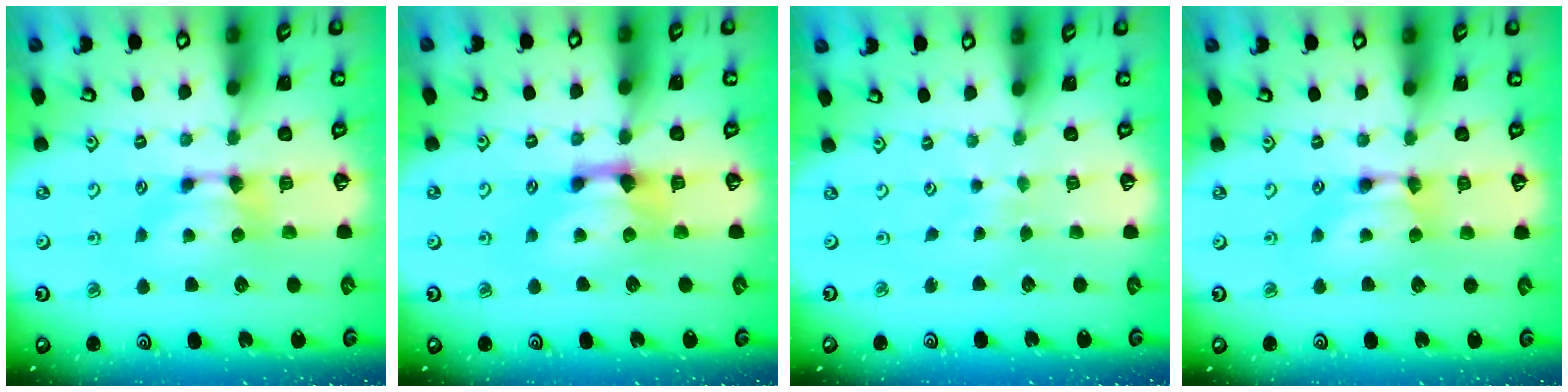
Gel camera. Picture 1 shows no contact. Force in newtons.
{"total": 1.6, "press": 0.9, "slide": 1.3}
{"total": 4.0, "press": 4.0, "slide": 0.0}
{"total": 1.6, "press": 1.6, "slide": 0.1}